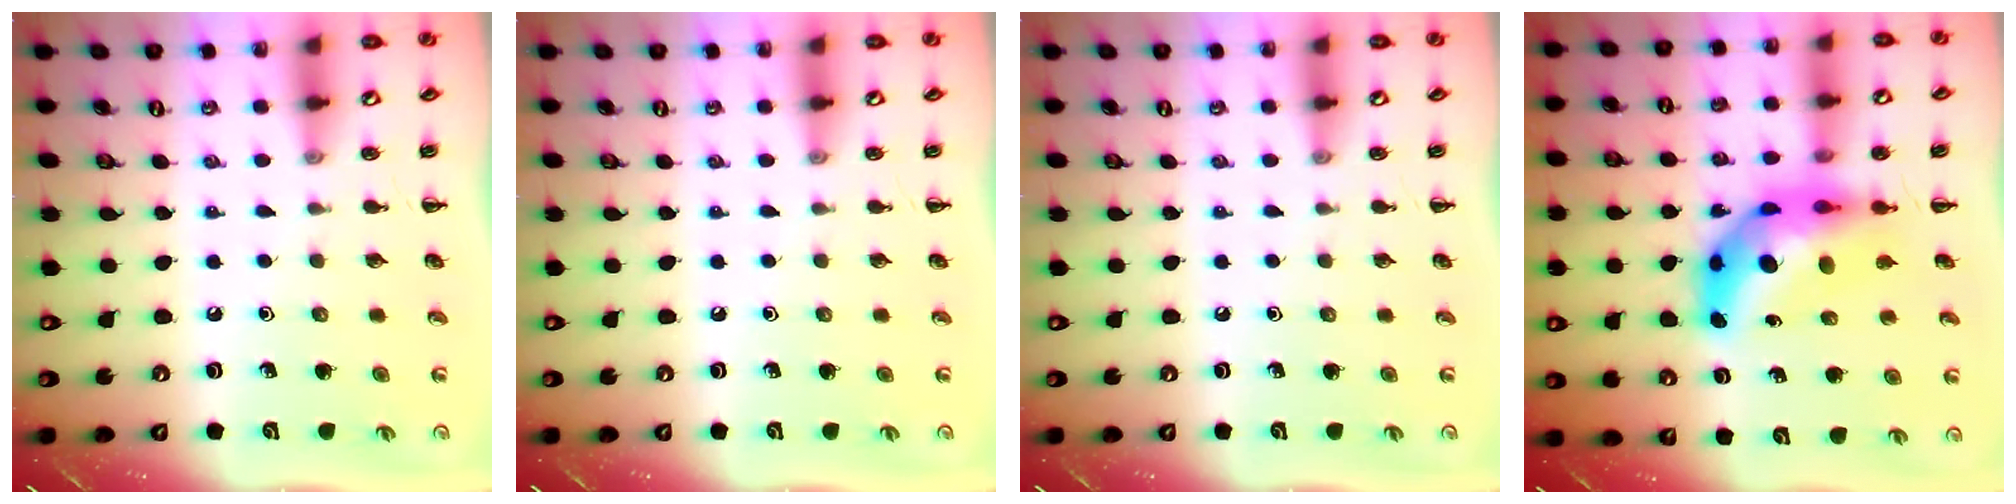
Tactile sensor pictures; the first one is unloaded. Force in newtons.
{"total": 0.0}
{"total": 0.0}
{"total": 11.3, "press": 10.8, "slide": 3.4}